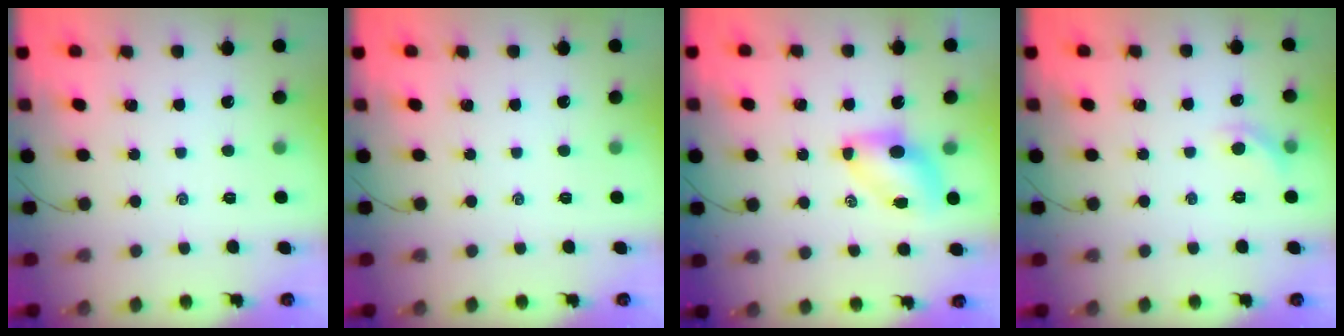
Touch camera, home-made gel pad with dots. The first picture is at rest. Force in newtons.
{"total": 0.0}
{"total": 6.6, "press": 6.6, "slide": 0.9}
{"total": 5.5, "press": 5.3, "slide": 1.4}